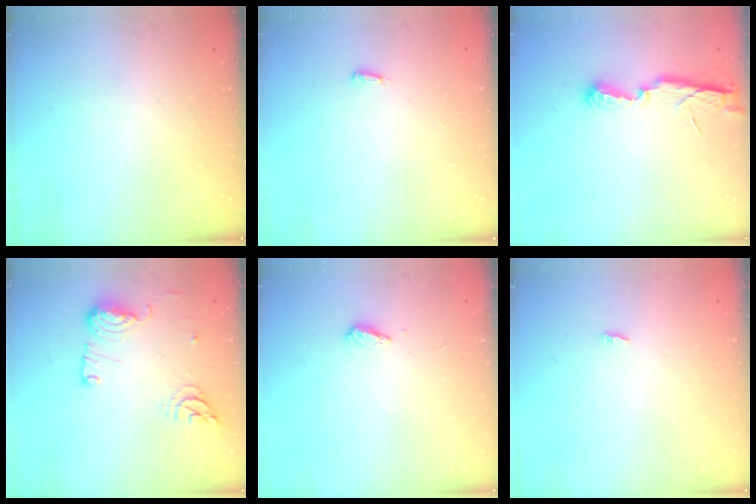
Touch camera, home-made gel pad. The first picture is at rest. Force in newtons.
{"total": 2.9, "press": 2.8, "slide": 0.9}
{"total": 6.5, "press": 6.5, "slide": 0.5}
{"total": 12.4, "press": 12.2, "slide": 2.3}
{"total": 2.9, "press": 2.9, "slide": 0.4}
{"total": 1.8, "press": 1.8, "slide": 0.2}